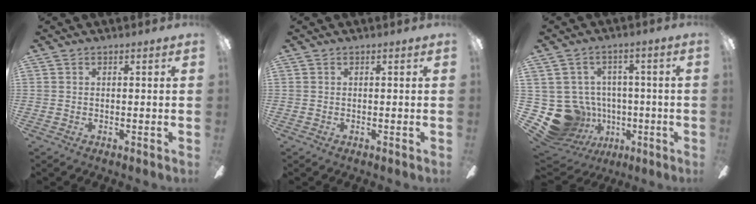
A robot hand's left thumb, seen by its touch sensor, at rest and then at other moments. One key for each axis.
{"total": 0.0}
{"total": 14.4, "fx": -3.8, "fy": 13.0, "fz": 4.8, "tx": -0.135, "ty": 0.014, "tz": -0.043}